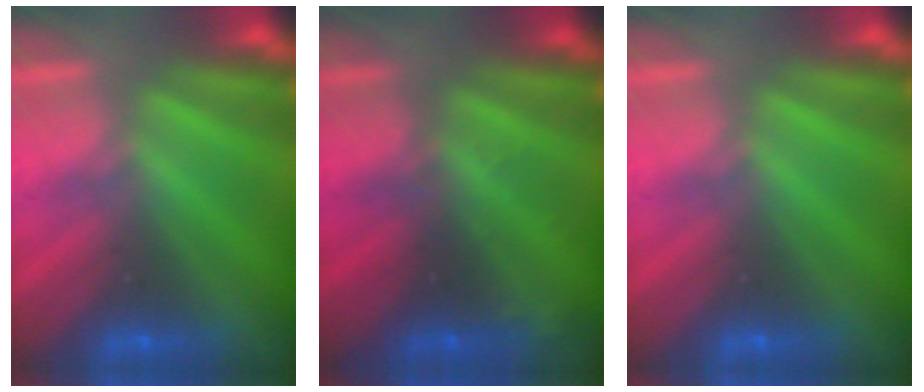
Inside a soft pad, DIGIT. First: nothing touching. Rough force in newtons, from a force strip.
{"total": 2.7}
{"total": 0.0}